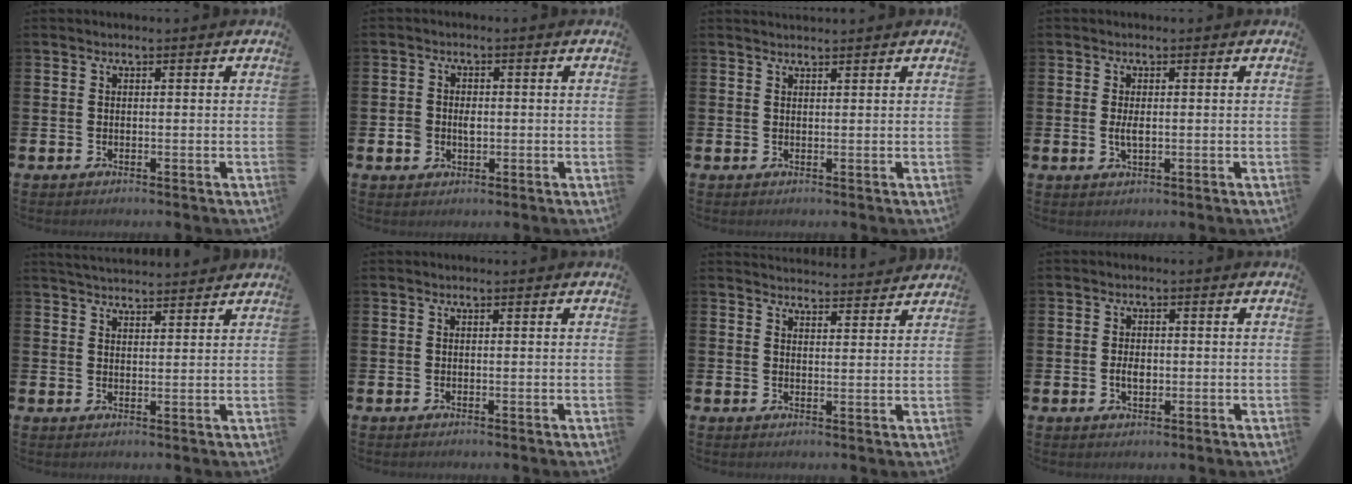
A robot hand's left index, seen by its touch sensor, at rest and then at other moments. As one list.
[{"total": 2.5, "force": [-0.3, 2.2, 1.2], "torque": [-0.016, 0.004, -0.012]}, {"total": 1.0, "force": [1.0, 0.0, 0.1], "torque": [0.006, -0.003, 0.017]}, {"total": 2.0, "force": [0.1, 0.9, 1.9], "torque": [-0.034, 0.000, 0.000]}, {"total": 3.6, "force": [3.6, 0.3, 0.2], "torque": [-0.011, -0.017, 0.067]}, {"total": 0.0}, {"total": 3.6, "force": [3.6, 0.3, -0.1], "torque": [0.002, -0.025, 0.065]}, {"total": 2.4, "force": [-0.2, 1.5, 1.9], "torque": [-0.018, -0.002, -0.008]}]